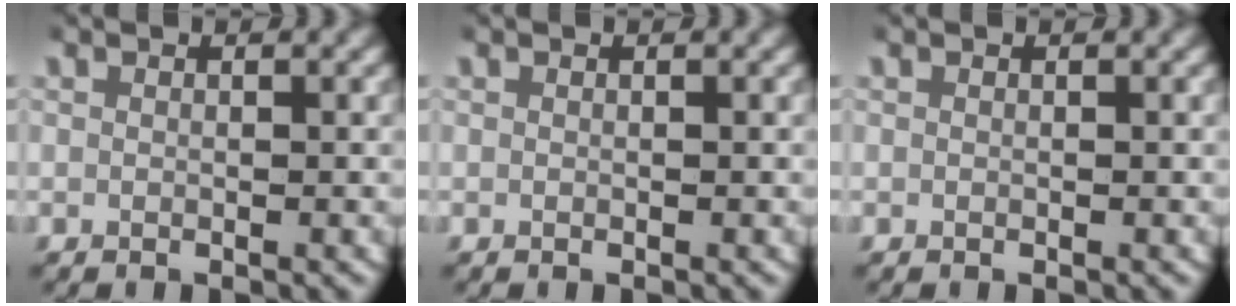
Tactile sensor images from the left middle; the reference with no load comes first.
{"total": 0.0}
{"total": 0.0}